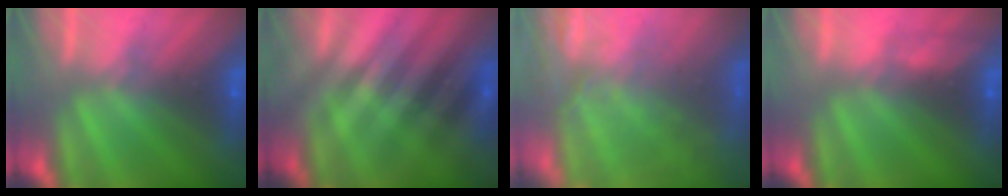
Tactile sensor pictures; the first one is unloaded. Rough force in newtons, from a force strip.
{"total": 2.6}
{"total": 7.7}
{"total": 3.4}